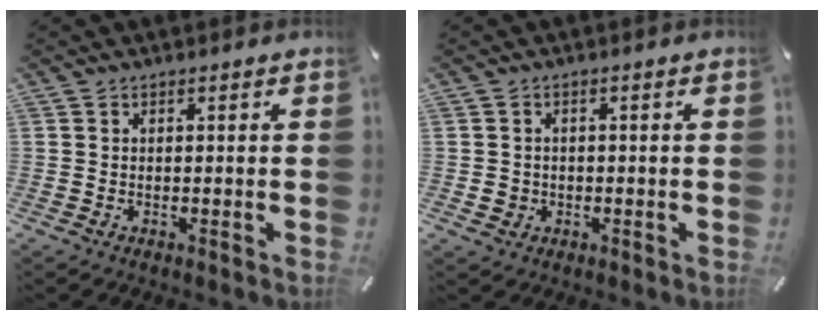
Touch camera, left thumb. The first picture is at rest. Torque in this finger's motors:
{"motor_torque": [-0.40, 0.36, -0.21, 0.42, -0.03]}